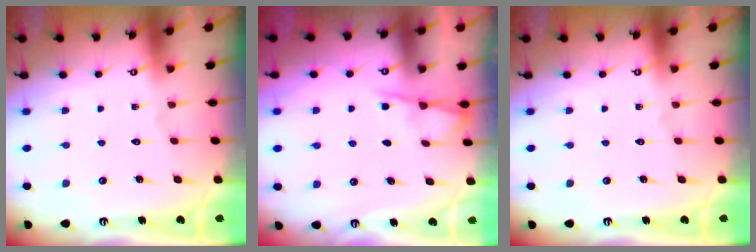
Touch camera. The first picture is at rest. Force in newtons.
{"total": 3.5, "press": 3.4, "slide": 0.4}
{"total": 0.0}